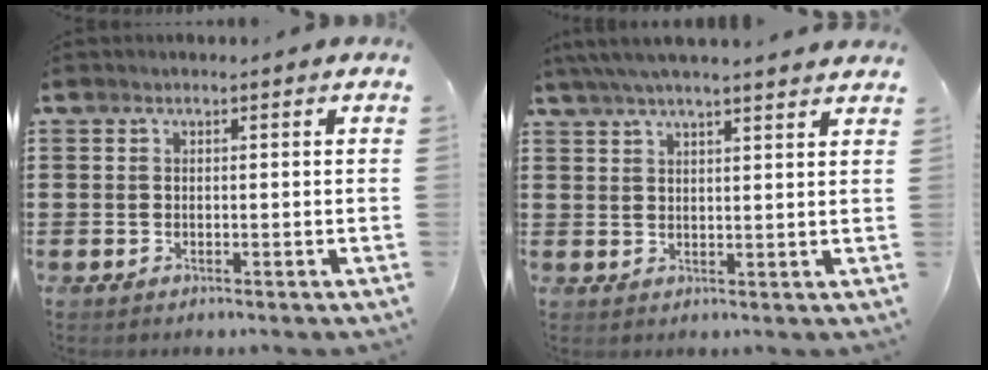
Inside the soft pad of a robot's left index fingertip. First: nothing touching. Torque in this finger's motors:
{"motor_torque": [2.14, 0.00, 0.57, 0.18]}